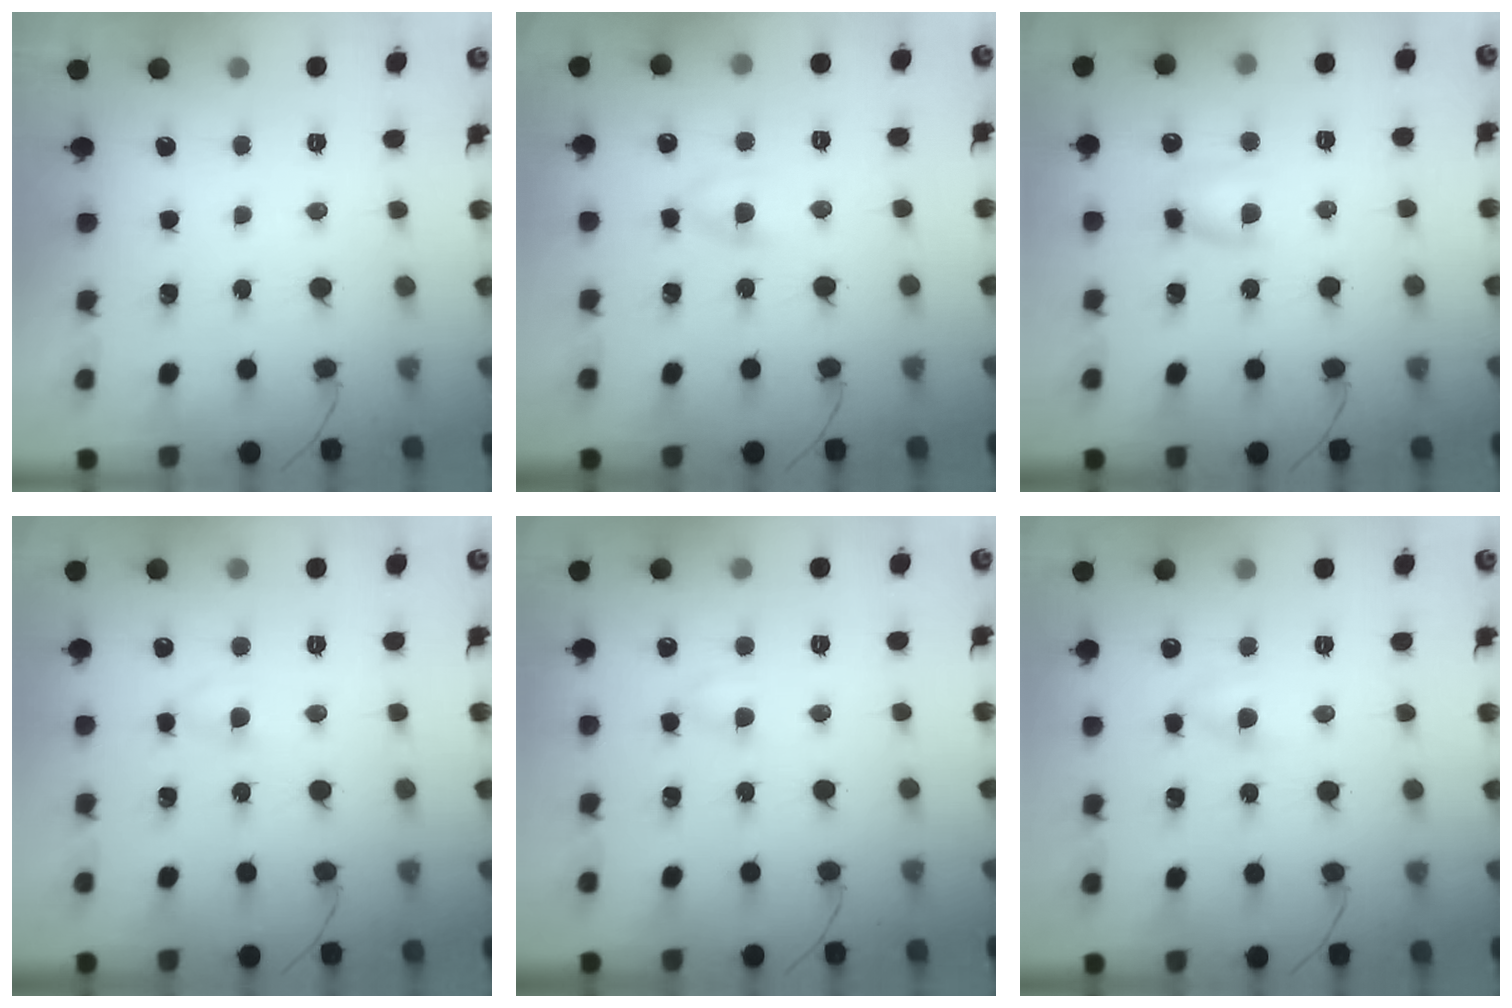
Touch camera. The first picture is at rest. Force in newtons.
{"total": 5.2, "press": 4.9, "slide": 1.7}
{"total": 6.6, "press": 6.6, "slide": 0.7}
{"total": 3.9, "press": 3.6, "slide": 1.4}
{"total": 3.3, "press": 3.1, "slide": 1.3}
{"total": 5.3, "press": 5.1, "slide": 1.3}